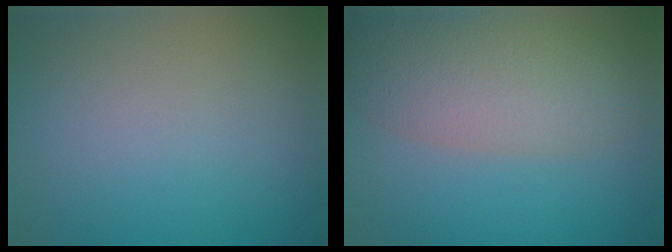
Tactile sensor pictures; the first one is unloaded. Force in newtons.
{"total": 6.8, "press": 6.8, "slide": 0.3}